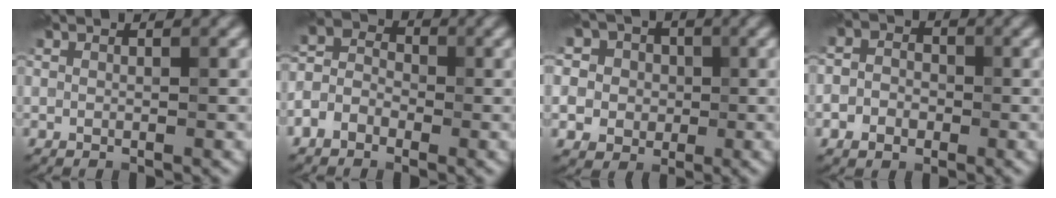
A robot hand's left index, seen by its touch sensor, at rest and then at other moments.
{"total": 3.7, "force": [-1.8, 2.7, 1.9], "torque": [-0.032, 0.002, -0.044]}
{"total": 12.0, "force": [2.2, 10.8, 4.8], "torque": [-0.121, 0.034, 0.008]}
{"total": 3.4, "force": [-0.8, 2.8, 1.6], "torque": [-0.010, 0.002, -0.022]}